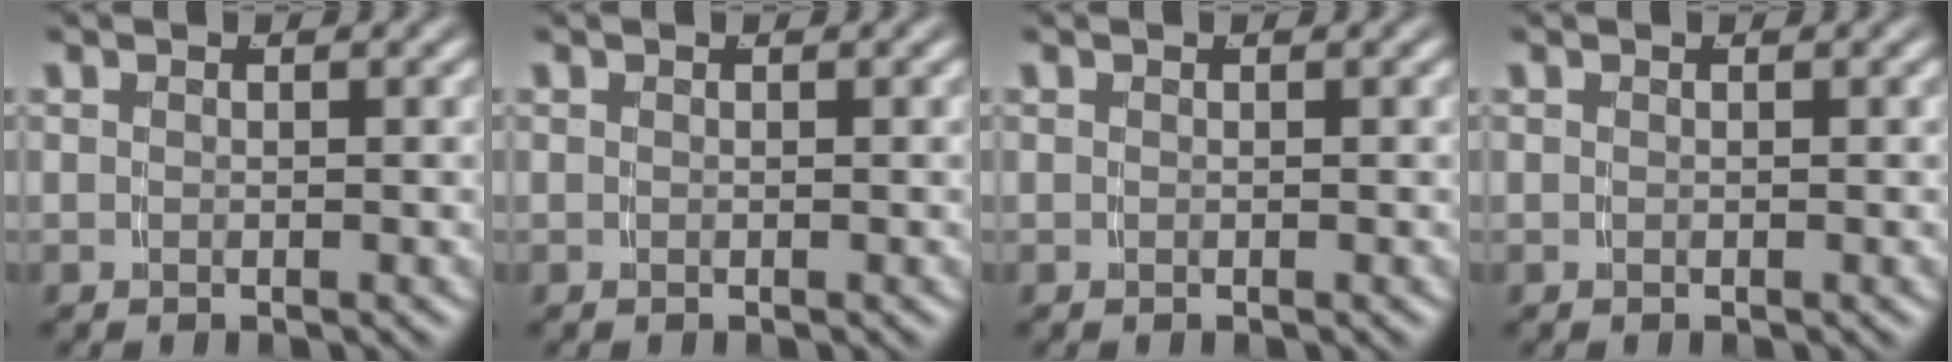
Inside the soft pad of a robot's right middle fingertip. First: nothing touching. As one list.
[{"total": 0.0}, {"total": 0.0}, {"total": 0.0}]